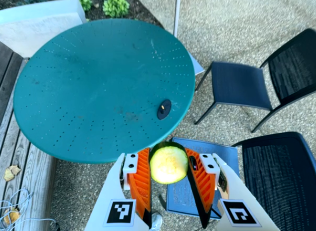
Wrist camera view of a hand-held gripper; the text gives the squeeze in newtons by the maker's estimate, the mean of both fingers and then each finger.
{"total": 13.8, "left": 14.1, "right": 13.5}